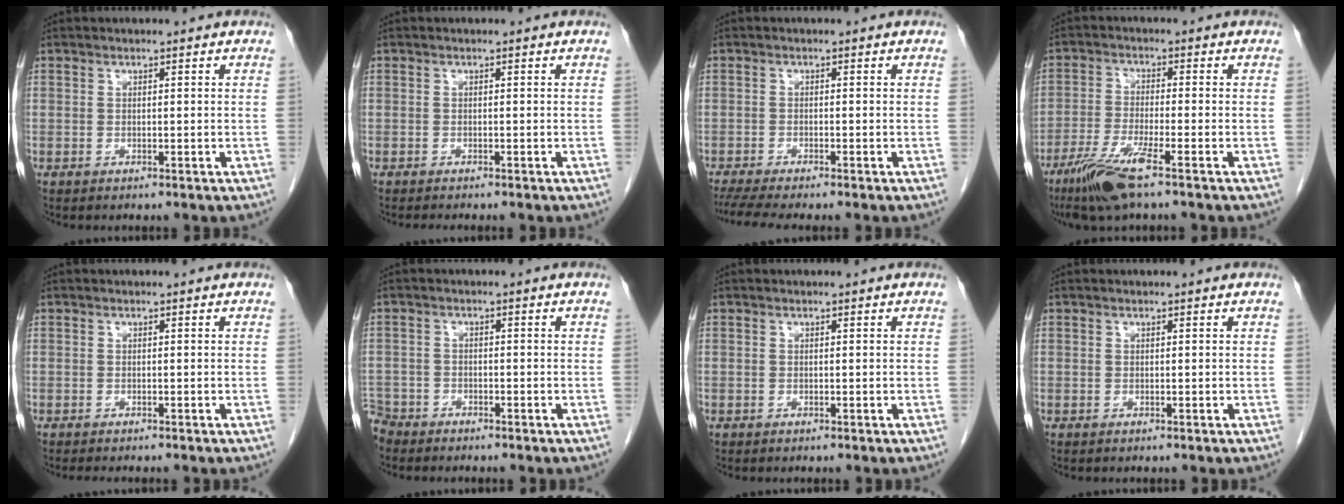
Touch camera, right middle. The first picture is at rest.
{"total": 1.9, "force": [-1.7, 0.0, 0.9], "torque": [-0.018, -0.006, -0.021]}
{"total": 5.7, "force": [-4.9, -0.2, 3.0], "torque": [-0.048, -0.012, -0.081]}
{"total": 7.9, "force": [-5.1, 0.1, 6.0], "torque": [-0.127, -0.023, -0.100]}
{"total": 2.7, "force": [-2.3, 0.3, 1.3], "torque": [-0.021, -0.008, -0.026]}
{"total": 4.4, "force": [-4.0, 1.9, -0.2], "torque": [-0.001, -0.004, -0.082]}
{"total": 0.0}
{"total": 0.0}